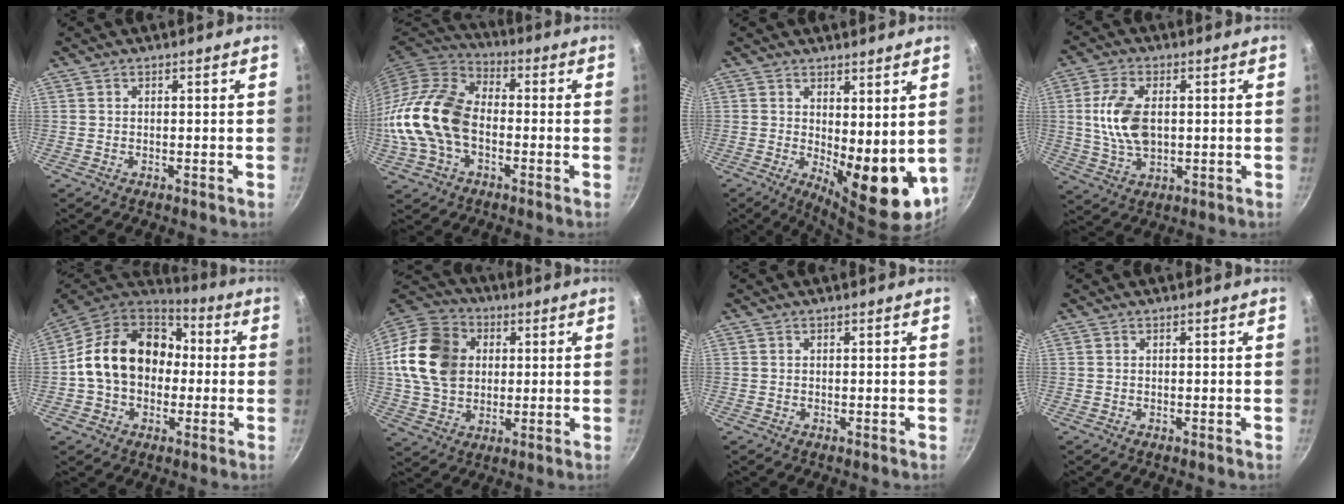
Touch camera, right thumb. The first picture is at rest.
{"total": 17.1, "force": [-2.8, 11.6, 12.3], "torque": [-0.222, 0.033, -0.065]}
{"total": 11.7, "force": [1.5, 5.0, 10.5], "torque": [-0.117, -0.031, 0.034]}
{"total": 10.5, "force": [0.9, 6.0, 8.5], "torque": [-0.160, 0.001, 0.018]}
{"total": 19.5, "force": [0.5, 15.1, 12.4], "torque": [-0.187, 0.047, -0.001]}
{"total": 17.8, "force": [2.8, 14.0, 10.6], "torque": [-0.181, 0.016, 0.043]}
{"total": 0.0}
{"total": 0.0}